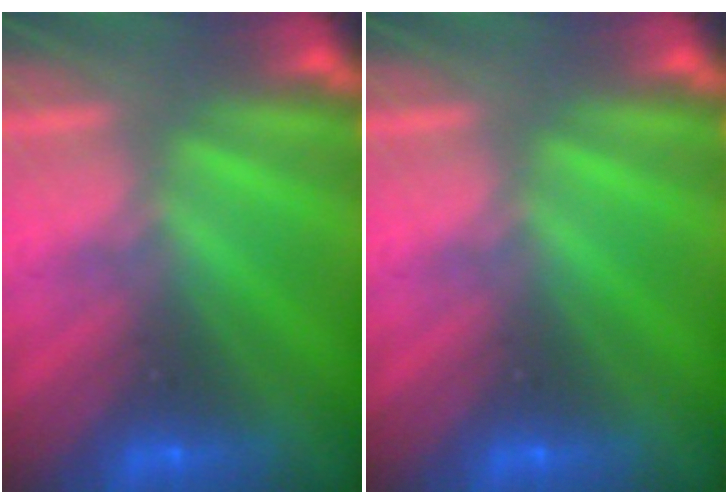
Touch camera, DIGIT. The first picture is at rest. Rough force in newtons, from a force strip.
{"total": 0.0}